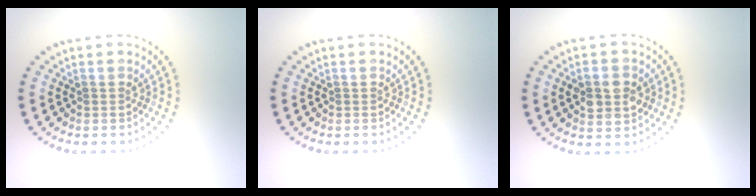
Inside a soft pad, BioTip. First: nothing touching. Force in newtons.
{"total": 0.0}
{"total": 3.5, "press": 3.5, "slide": 0.1}